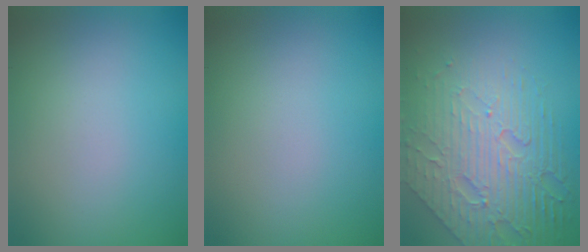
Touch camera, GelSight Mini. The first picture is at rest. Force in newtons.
{"total": 0.0}
{"total": 7.9, "press": 5.6, "slide": 5.7}